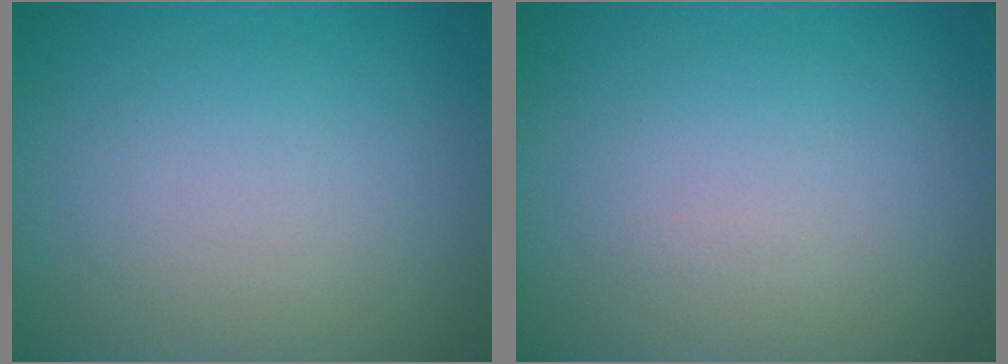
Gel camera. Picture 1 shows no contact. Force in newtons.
{"total": 0.0}